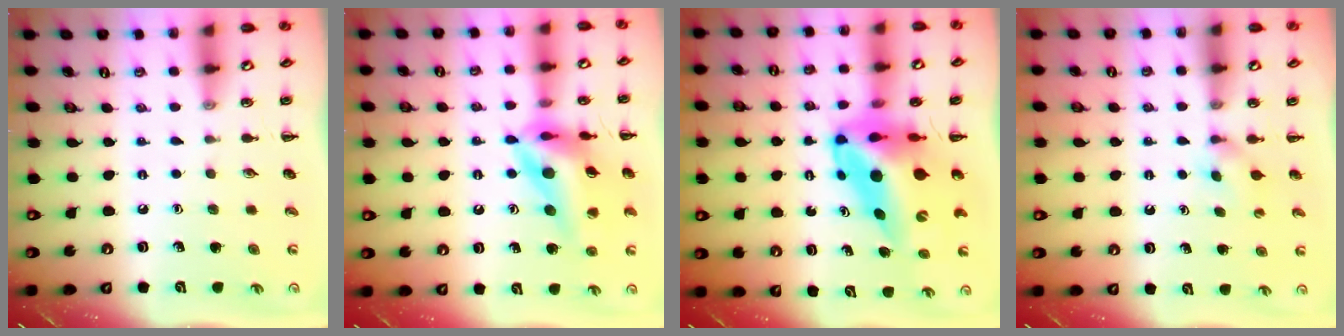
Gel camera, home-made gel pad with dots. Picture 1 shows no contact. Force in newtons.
{"total": 16.8, "press": 16.2, "slide": 4.4}
{"total": 11.1, "press": 10.6, "slide": 3.4}
{"total": 2.5, "press": 2.3, "slide": 1.0}